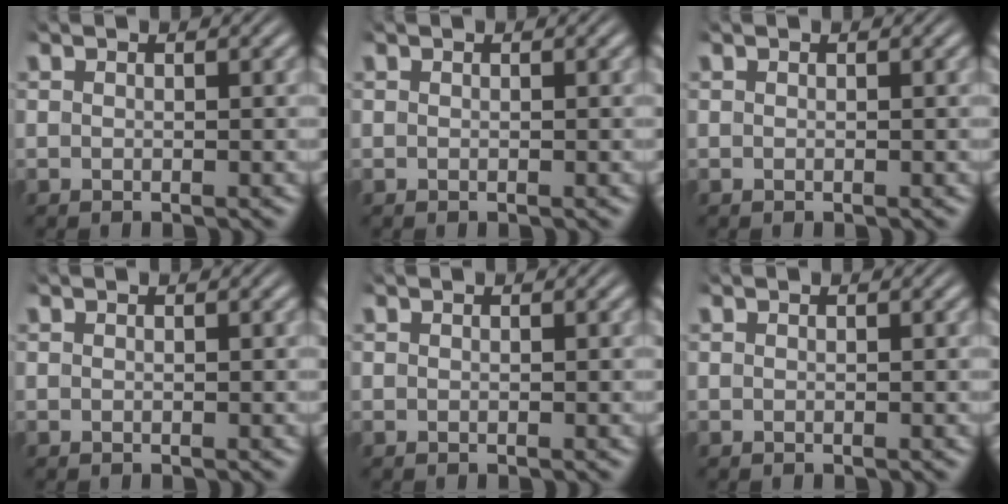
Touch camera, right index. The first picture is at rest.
{"total": 0.0}
{"total": 0.0}
{"total": 0.0}
{"total": 0.0}
{"total": 0.0}